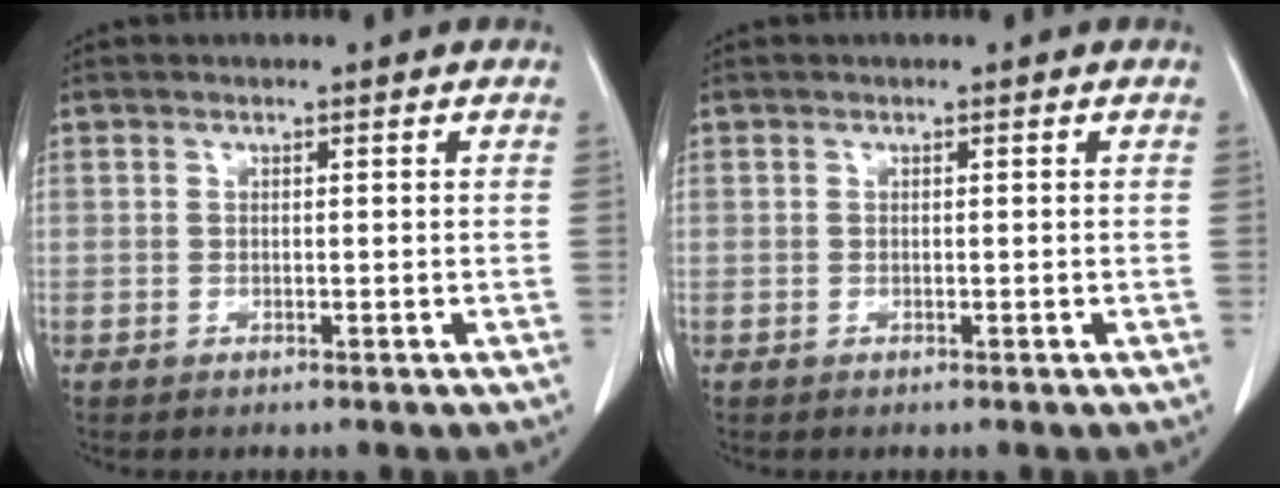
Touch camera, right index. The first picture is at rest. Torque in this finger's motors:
{"motor_torque": [-0.03, 0.03, -0.02, 0.00]}